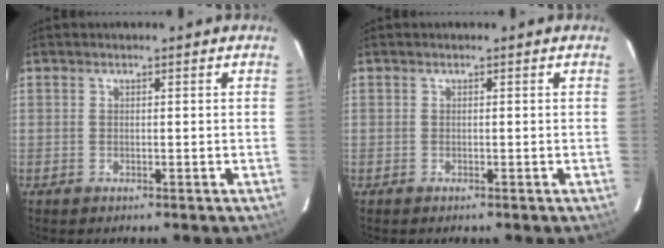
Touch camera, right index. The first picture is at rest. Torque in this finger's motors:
{"motor_torque": [-0.03, -0.08, 0.02, 0.01]}